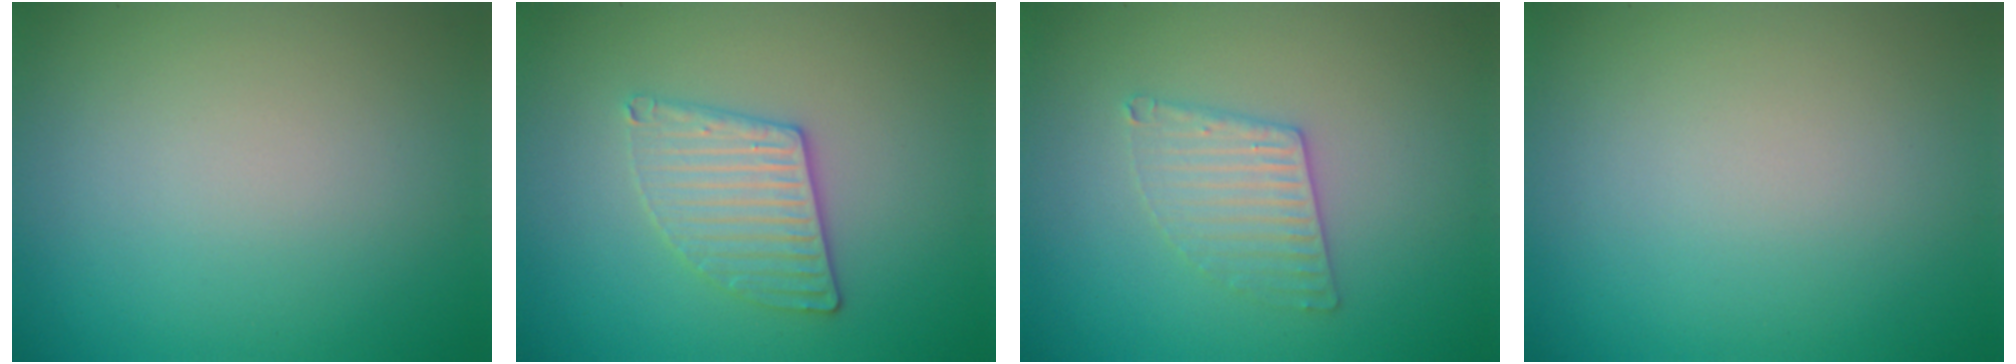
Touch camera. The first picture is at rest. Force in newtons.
{"total": 3.3, "press": 3.1, "slide": 1.0}
{"total": 2.8, "press": 2.8, "slide": 0.3}
{"total": 0.0}